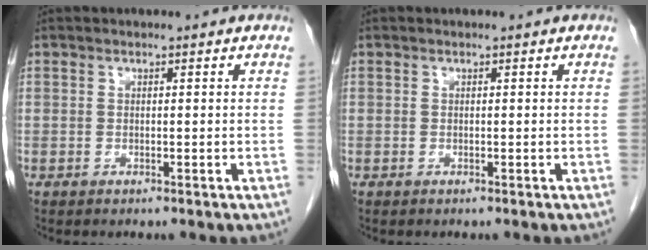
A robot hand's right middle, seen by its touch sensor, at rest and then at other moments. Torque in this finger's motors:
{"motor_torque": [-0.13, -0.79, 0.08, 0.01]}